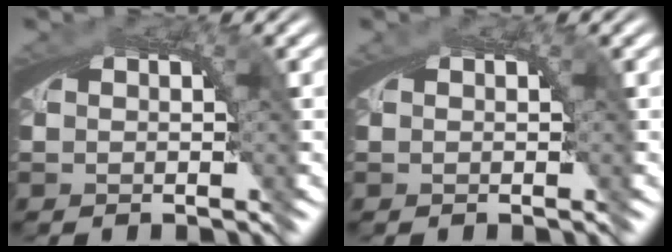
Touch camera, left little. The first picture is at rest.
{"total": 0.5, "force": [-0.2, -0.2, -0.4], "torque": [0.007, -0.001, -0.003]}